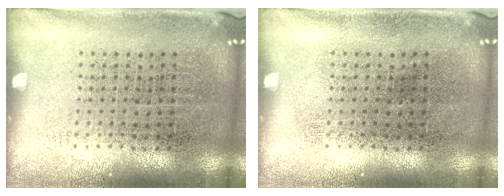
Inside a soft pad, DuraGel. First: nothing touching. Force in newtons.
{"total": 0.0}